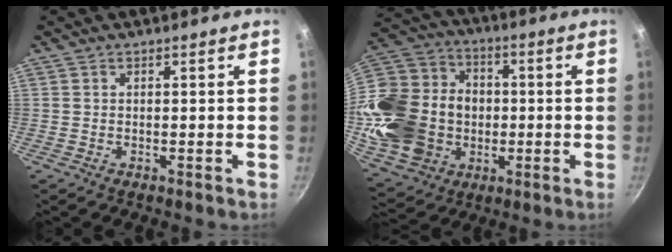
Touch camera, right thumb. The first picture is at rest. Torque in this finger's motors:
{"motor_torque": [0.97, 1.91, 0.24, -0.07, 0.18]}